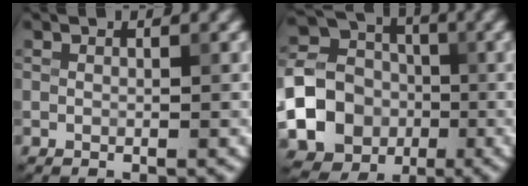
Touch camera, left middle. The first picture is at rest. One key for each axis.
{"total": 20.2, "fx": -5.5, "fy": 18.7, "fz": 5.4, "tx": -0.160, "ty": -0.035, "tz": -0.125}